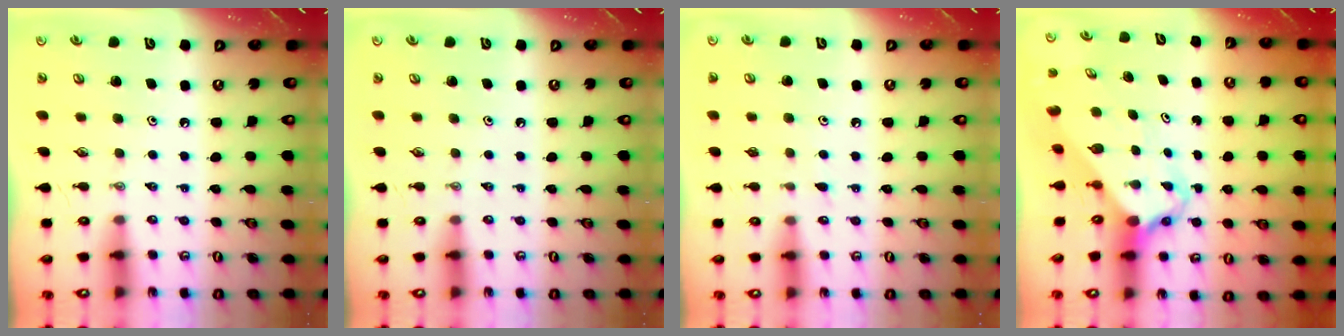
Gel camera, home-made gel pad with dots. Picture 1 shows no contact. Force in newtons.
{"total": 0.0}
{"total": 3.9, "press": 3.9, "slide": 0.4}
{"total": 3.9, "press": 3.9, "slide": 0.5}